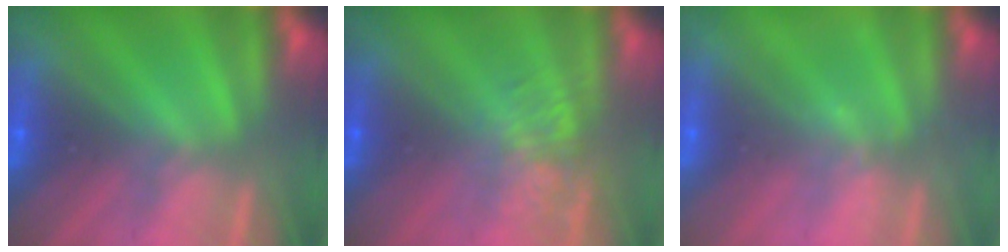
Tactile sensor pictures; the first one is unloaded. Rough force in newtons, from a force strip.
{"total": 3.1}
{"total": 2.1}